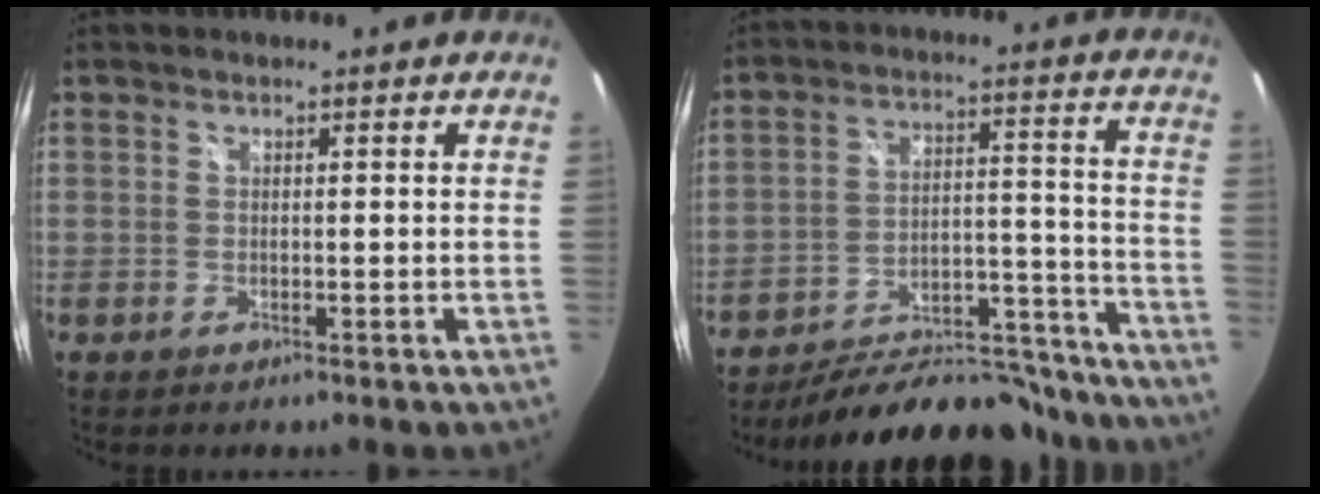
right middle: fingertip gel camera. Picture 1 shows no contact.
{"total": 20.9, "force": [-19.1, 5.9, 6.0], "torque": [-0.086, 0.034, -0.250]}